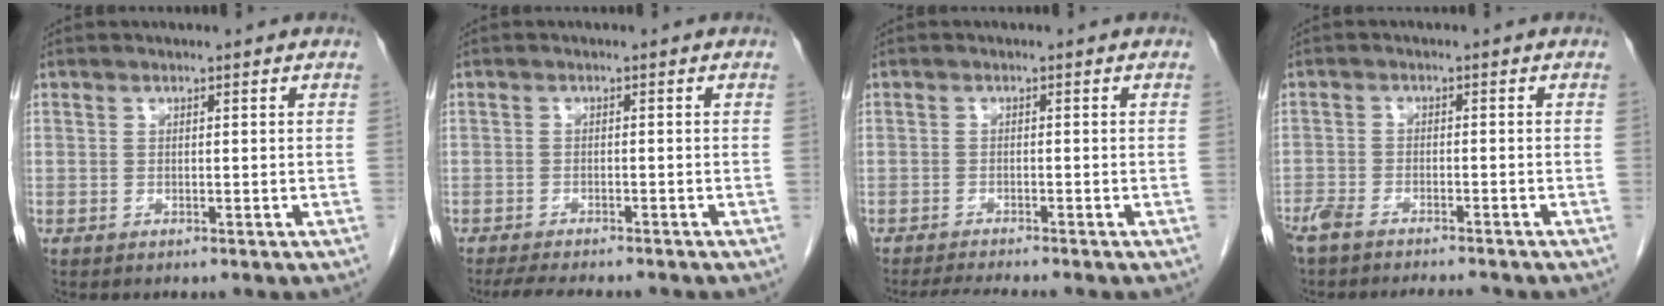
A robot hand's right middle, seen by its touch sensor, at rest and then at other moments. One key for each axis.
{"total": 7.5, "fx": -6.5, "fy": 1.3, "fz": 3.5, "tx": -0.050, "ty": -0.012, "tz": -0.097}
{"total": 4.5, "fx": -4.1, "fy": -0.4, "fz": 1.9, "tx": -0.030, "ty": -0.014, "tz": -0.066}
{"total": 9.2, "fx": -8.0, "fy": 1.7, "fz": 4.1, "tx": -0.068, "ty": -0.005, "tz": -0.125}